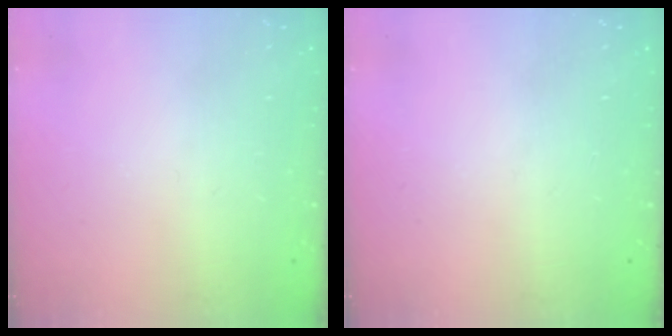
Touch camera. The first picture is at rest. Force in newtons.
{"total": 0.0}